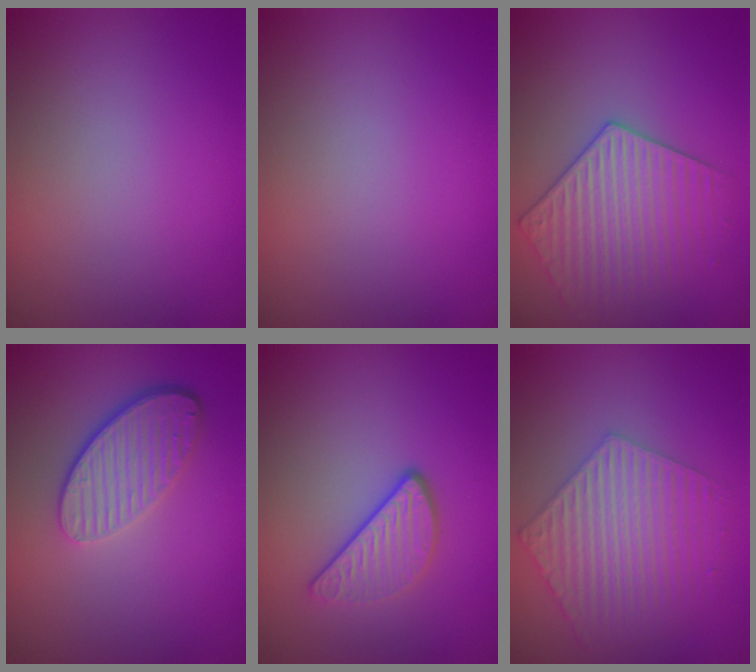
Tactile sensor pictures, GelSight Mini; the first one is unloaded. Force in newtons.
{"total": 0.0}
{"total": 4.0, "press": 3.9, "slide": 0.6}
{"total": 4.4, "press": 3.4, "slide": 2.9}
{"total": 3.1, "press": 2.5, "slide": 1.8}
{"total": 5.7, "press": 4.2, "slide": 3.8}